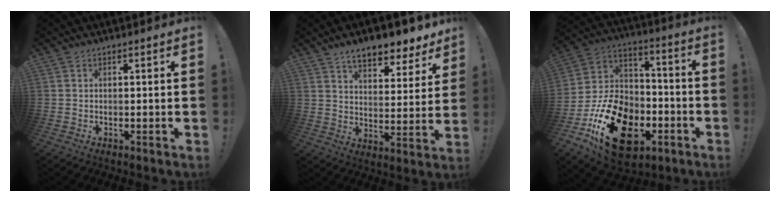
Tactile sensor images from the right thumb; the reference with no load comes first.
{"total": 11.3, "force": [8.7, 4.2, 5.8], "torque": [-0.089, -0.059, 0.154]}
{"total": 24.6, "force": [-10.8, 15.9, 15.3], "torque": [-0.263, 0.067, -0.167]}